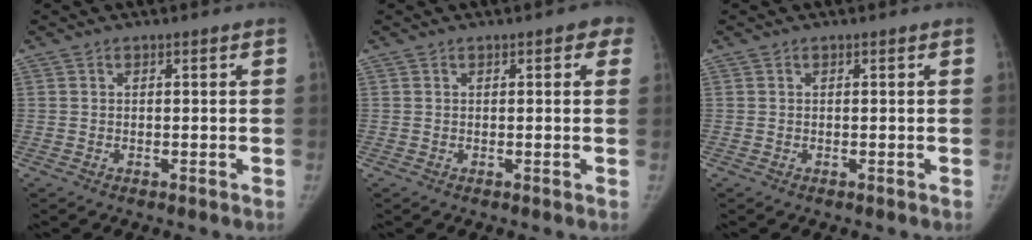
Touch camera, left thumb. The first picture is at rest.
{"total": 3.3, "force": [1.5, 1.4, 2.6], "torque": [-0.015, 0.001, 0.009]}
{"total": 0.0}